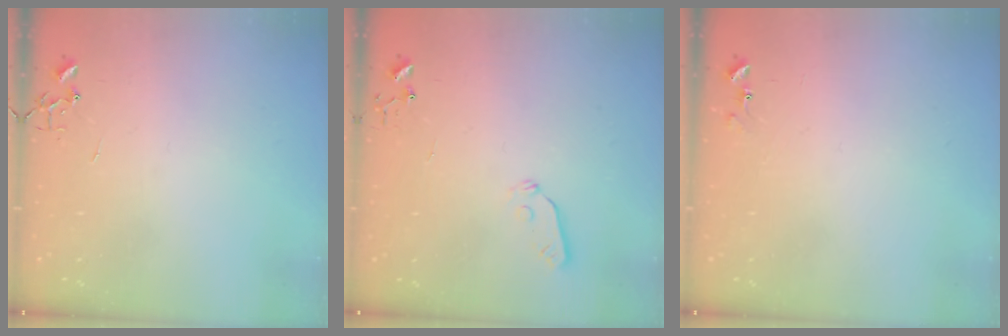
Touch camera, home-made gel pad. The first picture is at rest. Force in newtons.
{"total": 4.2, "press": 4.2, "slide": 0.5}
{"total": 6.0, "press": 5.9, "slide": 0.6}